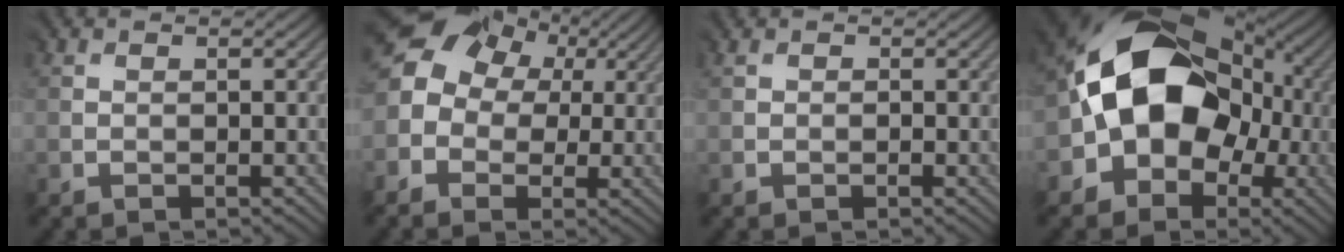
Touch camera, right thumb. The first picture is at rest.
{"total": 11.4, "force": [1.3, 10.2, 5.1], "torque": [-0.151, 0.012, 0.001]}
{"total": 0.5, "force": [0.3, 0.5, 0.1], "torque": [-0.003, 0.000, 0.003]}
{"total": 15.3, "force": [-0.9, 12.3, 9.1], "torque": [-0.139, -0.006, -0.025]}